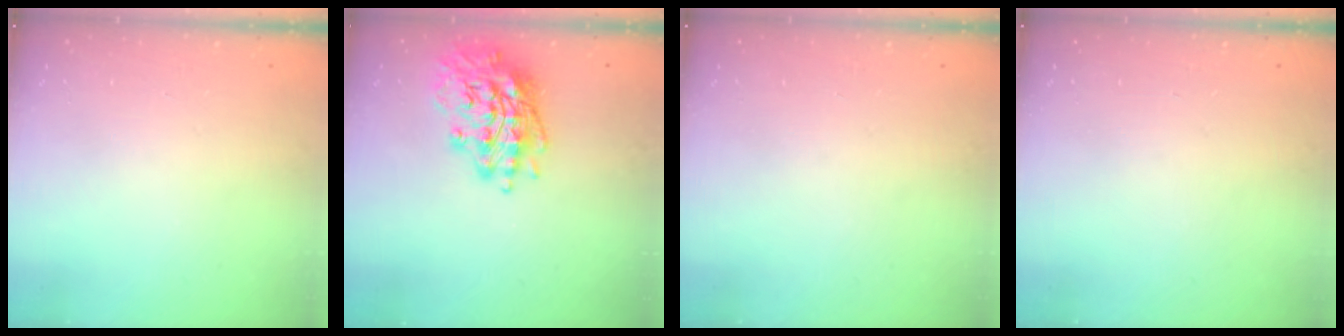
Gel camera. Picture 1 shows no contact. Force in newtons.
{"total": 17.1, "press": 16.9, "slide": 2.4}
{"total": 0.0}
{"total": 0.0}